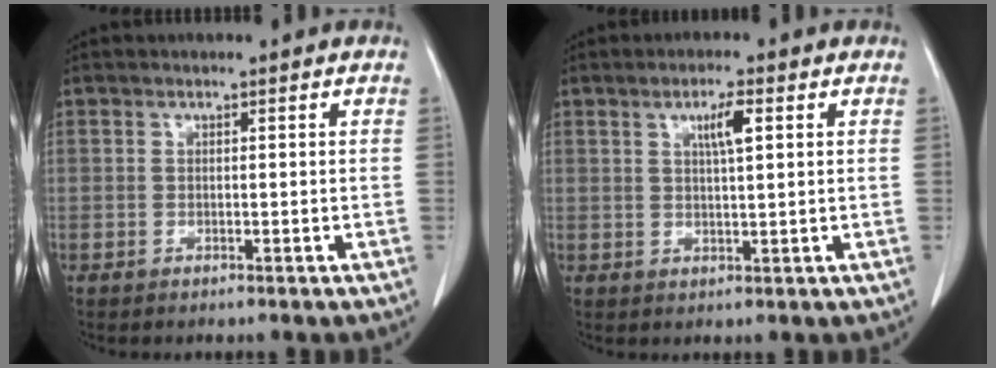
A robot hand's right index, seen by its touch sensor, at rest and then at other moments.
{"total": 3.7, "force": [1.4, 0.4, 3.4], "torque": [-0.057, 0.000, 0.024]}